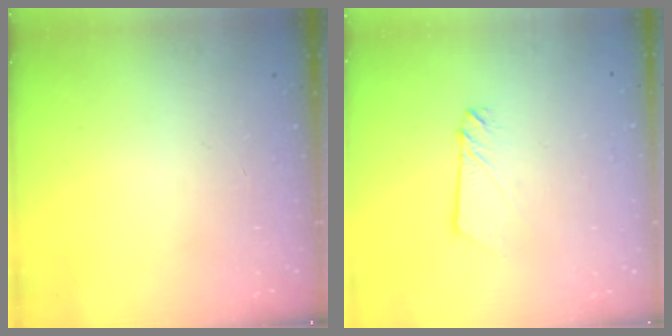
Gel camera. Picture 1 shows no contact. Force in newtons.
{"total": 2.3, "press": 2.3, "slide": 0.3}